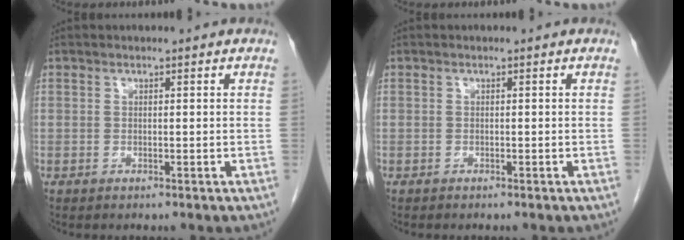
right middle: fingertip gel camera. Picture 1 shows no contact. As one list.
[{"total": 0.0}]